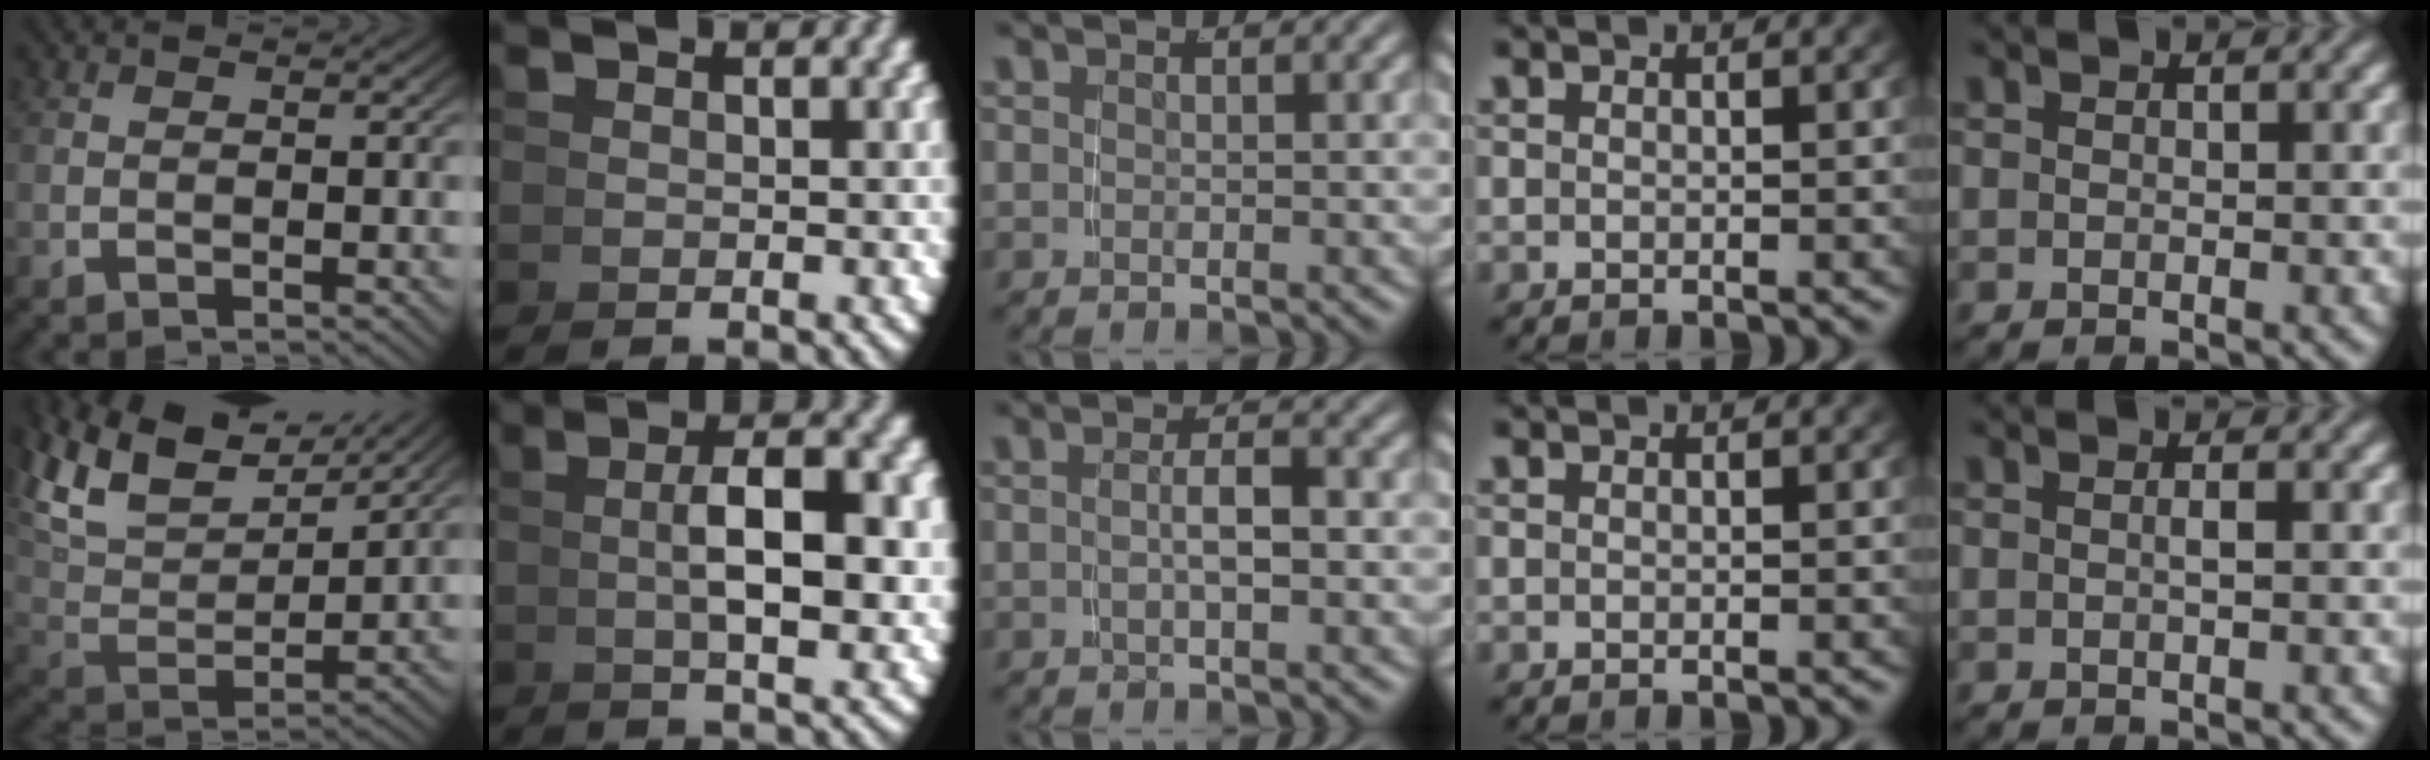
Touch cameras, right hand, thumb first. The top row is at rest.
{"thumb": {"total": 10.7, "force": [5.9, 5.9, 6.7], "torque": [-0.143, 0.006, 0.100]}, "index": {"total": 6.3, "force": [1.5, 1.9, 5.8], "torque": [-0.069, 0.018, 0.019]}, "middle": {"total": 2.1, "force": [-0.7, 0.0, 2.0], "torque": [-0.029, 0.002, -0.008]}, "little": {"total": 0.8, "force": [-0.4, -0.3, 0.6], "torque": [-0.012, -0.002, -0.005]}}